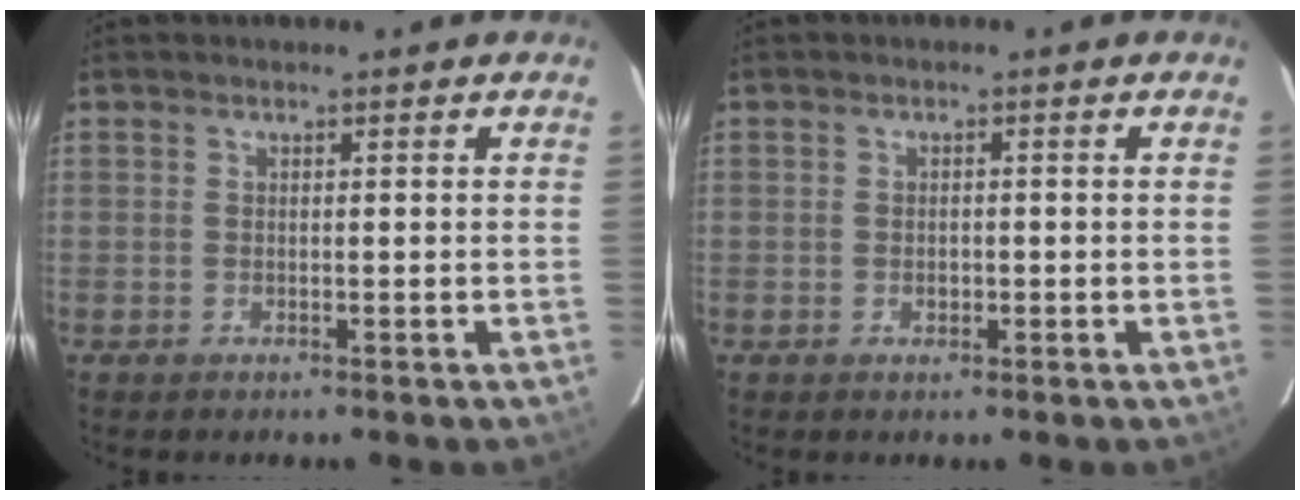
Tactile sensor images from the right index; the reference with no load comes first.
{"total": 1.6, "force": [-0.4, 1.2, 1.0], "torque": [-0.018, 0.003, -0.007]}